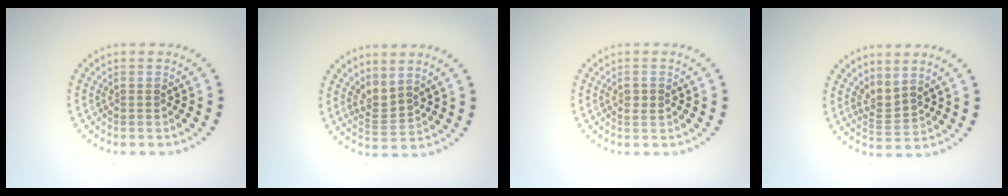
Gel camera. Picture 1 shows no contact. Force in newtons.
{"total": 2.3, "press": 1.6, "slide": 1.6}
{"total": 1.1, "press": 1.0, "slide": 0.3}
{"total": 2.2, "press": 1.5, "slide": 1.6}